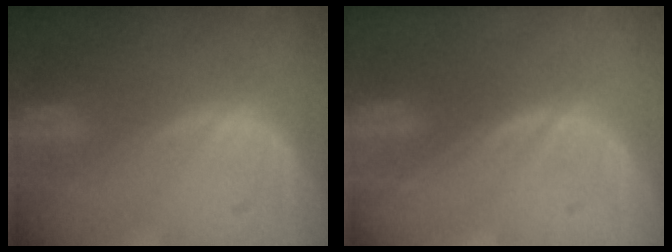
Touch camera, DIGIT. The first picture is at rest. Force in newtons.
{"total": 0.0}